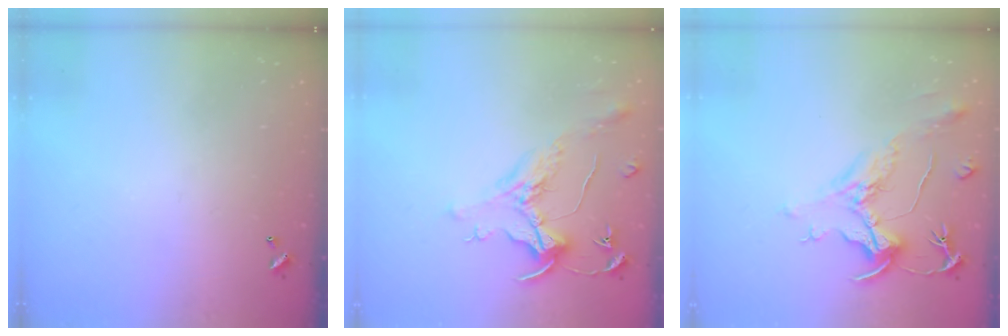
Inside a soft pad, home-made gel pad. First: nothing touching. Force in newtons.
{"total": 1.6, "press": 1.4, "slide": 0.7}
{"total": 2.0, "press": 1.5, "slide": 1.3}